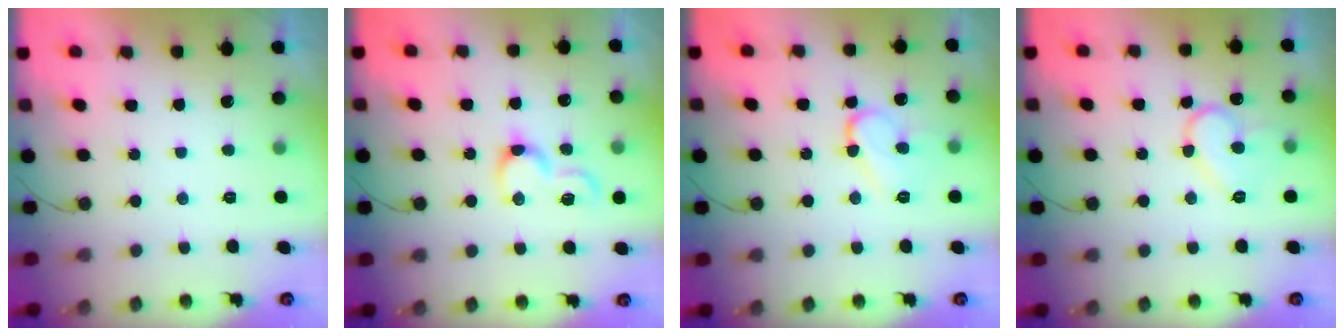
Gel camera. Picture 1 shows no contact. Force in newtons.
{"total": 7.4, "press": 7.3, "slide": 0.8}
{"total": 10.3, "press": 10.2, "slide": 1.1}
{"total": 12.0, "press": 11.9, "slide": 1.0}